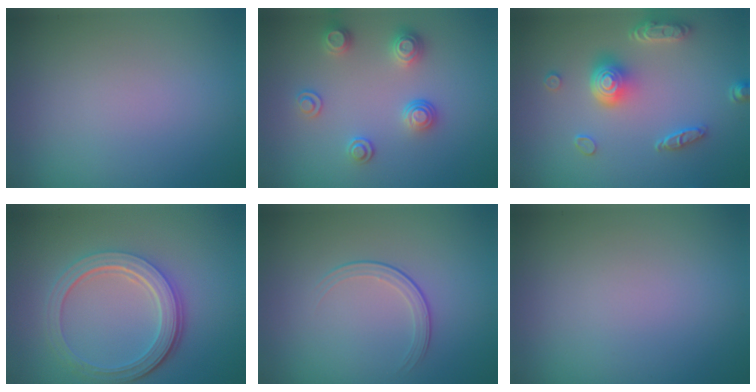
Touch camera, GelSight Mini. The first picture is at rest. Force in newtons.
{"total": 2.6, "press": 2.6, "slide": 0.5}
{"total": 4.8, "press": 3.7, "slide": 3.0}
{"total": 5.3, "press": 3.9, "slide": 3.7}
{"total": 1.7, "press": 0.9, "slide": 1.4}
{"total": 0.0}